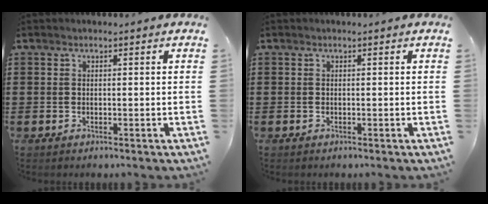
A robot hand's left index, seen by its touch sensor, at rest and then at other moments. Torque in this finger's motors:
{"motor_torque": [-0.22, 0.48, 0.00, 0.00]}